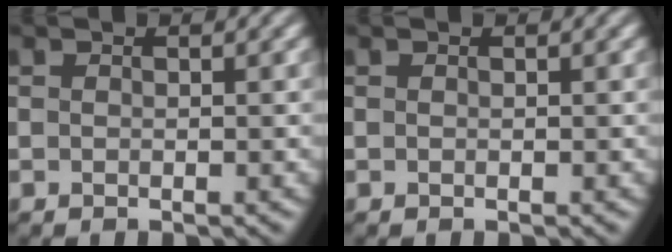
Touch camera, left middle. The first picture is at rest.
{"total": 0.0}